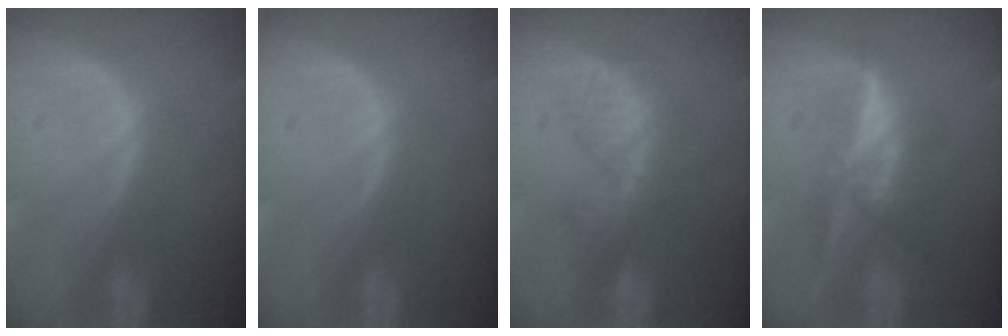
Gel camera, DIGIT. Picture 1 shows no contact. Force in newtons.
{"total": 0.0}
{"total": 5.3, "press": 5.0, "slide": 1.8}
{"total": 5.4, "press": 5.2, "slide": 1.5}